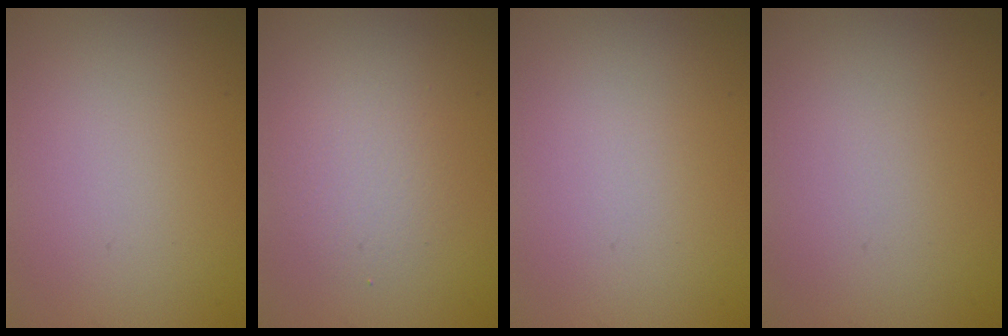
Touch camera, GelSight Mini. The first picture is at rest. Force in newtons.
{"total": 2.2, "press": 2.2, "slide": 0.0}
{"total": 0.0}
{"total": 0.0}